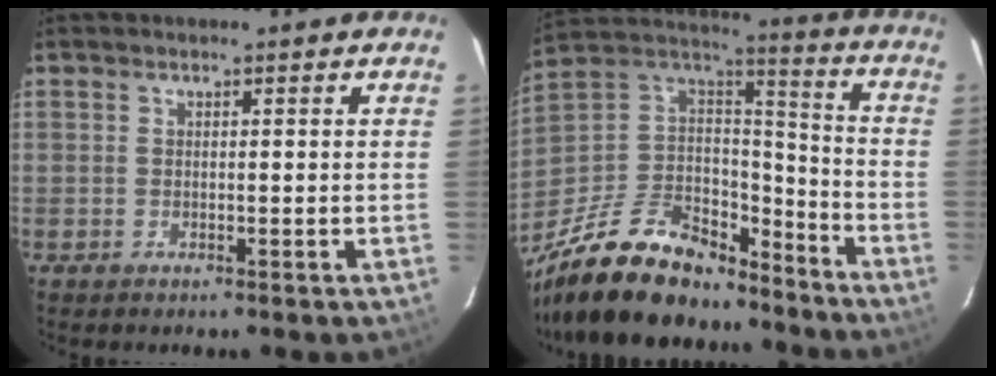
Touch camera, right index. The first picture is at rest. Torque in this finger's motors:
{"motor_torque": [-0.33, -1.21, -0.19, -0.21]}